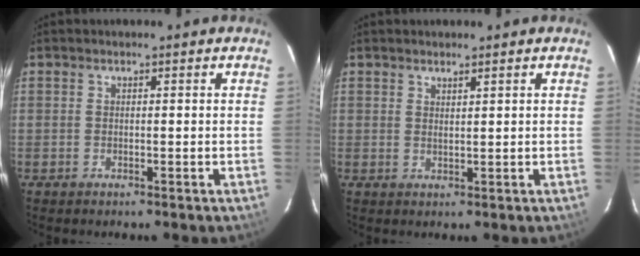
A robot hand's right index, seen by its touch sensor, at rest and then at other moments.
{"total": 1.2, "force": [1.1, 0.0, 0.6], "torque": [-0.011, -0.001, 0.018]}